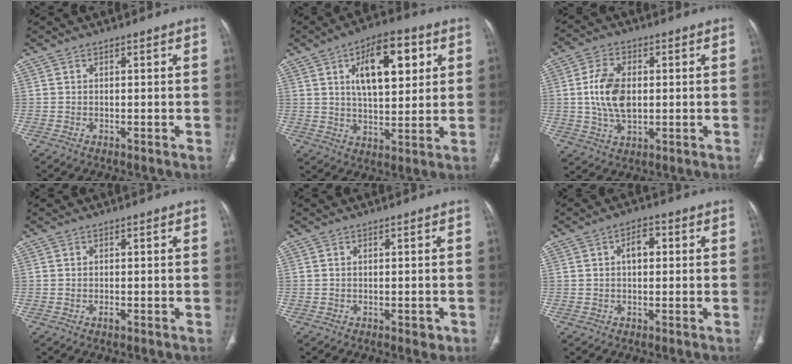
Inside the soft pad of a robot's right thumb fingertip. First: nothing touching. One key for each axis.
{"total": 14.9, "fx": 5.1, "fy": 6.9, "fz": 12.2, "tx": -0.160, "ty": -0.007, "tz": 0.082}
{"total": 9.7, "fx": 0.5, "fy": 5.8, "fz": 7.7, "tx": -0.148, "ty": 0.000, "tz": 0.014}
{"total": 0.8, "fx": -0.4, "fy": 0.4, "fz": 0.6, "tx": -0.011, "ty": -0.001, "tz": -0.008}
{"total": 1.7, "fx": -0.8, "fy": 0.9, "fz": 1.2, "tx": -0.009, "ty": 0.000, "tz": -0.008}
{"total": 4.1, "fx": 0.7, "fy": 2.4, "fz": 3.3, "tx": -0.048, "ty": 0.012, "tz": 0.008}